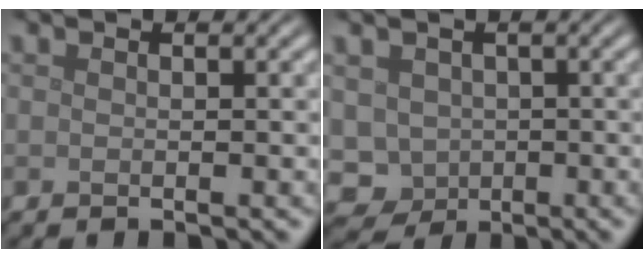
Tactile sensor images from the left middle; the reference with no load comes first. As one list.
[{"total": 4.3, "force": [-0.9, 4.0, 1.3], "torque": [-0.021, -0.005, -0.016]}]